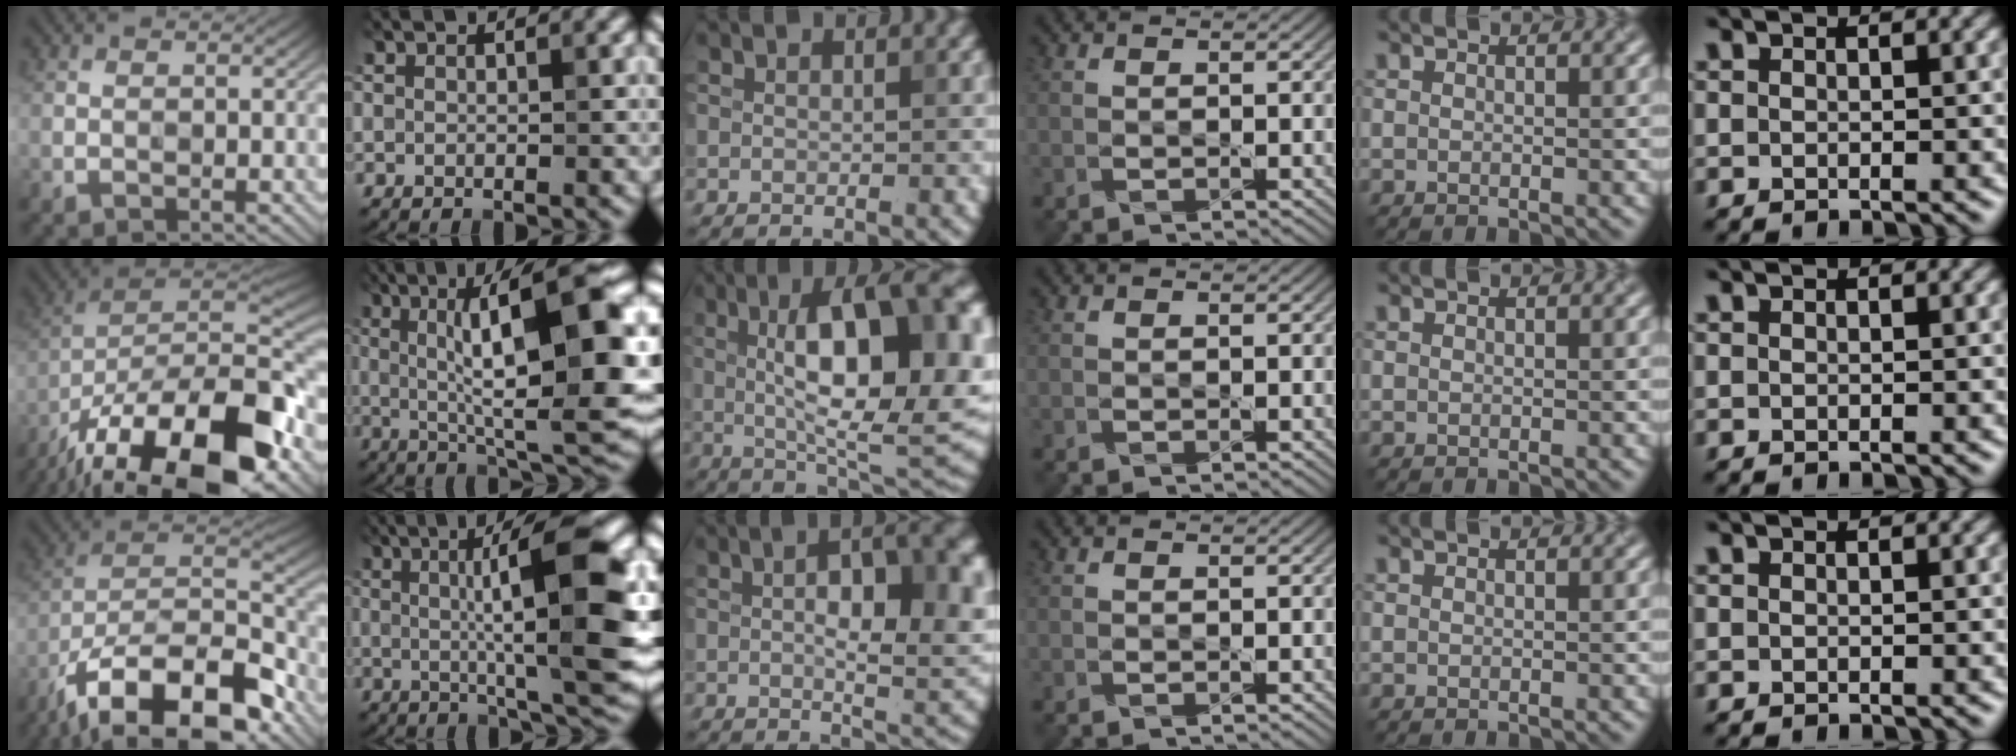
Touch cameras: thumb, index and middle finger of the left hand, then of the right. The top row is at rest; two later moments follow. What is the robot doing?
{"motion": "assemble", "object": "legos"}